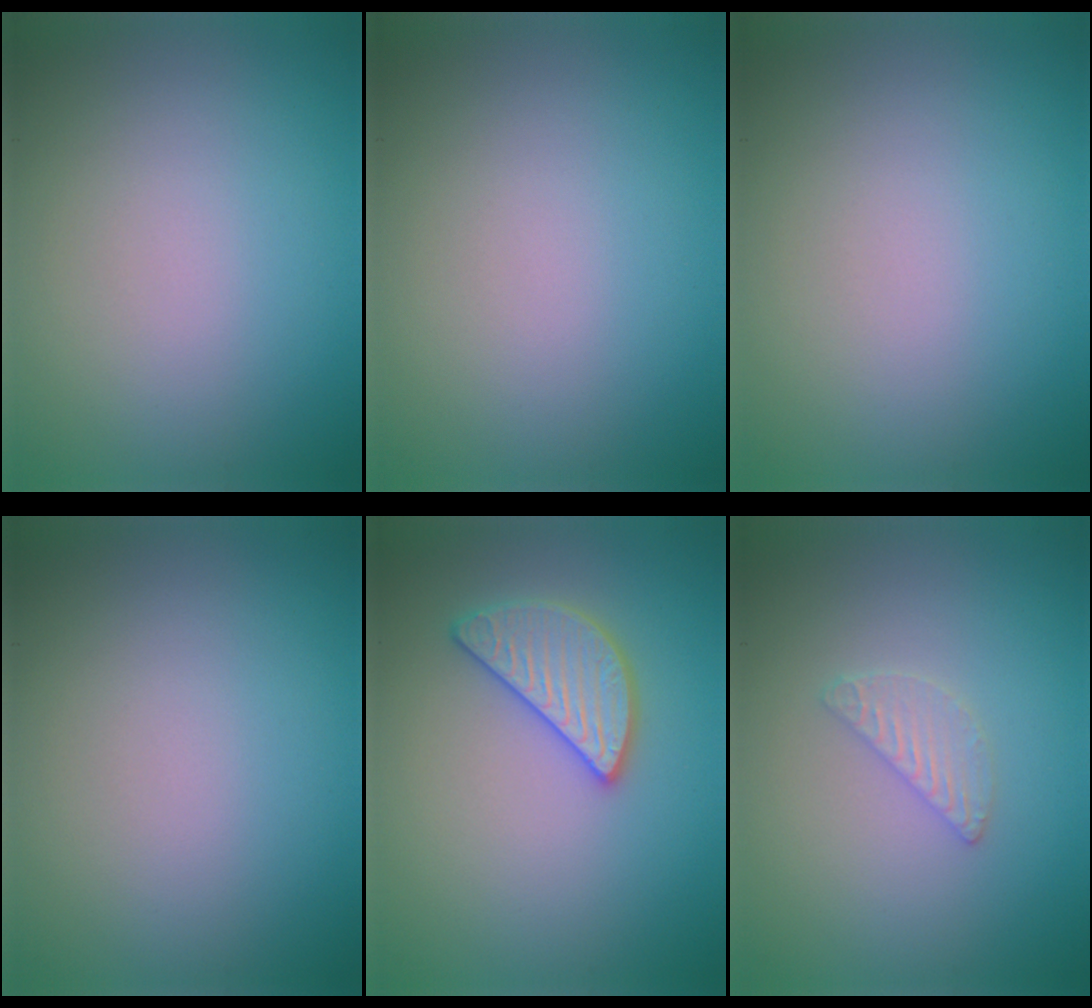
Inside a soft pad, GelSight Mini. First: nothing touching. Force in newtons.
{"total": 0.0}
{"total": 0.0}
{"total": 0.0}
{"total": 3.1, "press": 3.1, "slide": 0.3}
{"total": 1.5, "press": 1.5, "slide": 0.2}